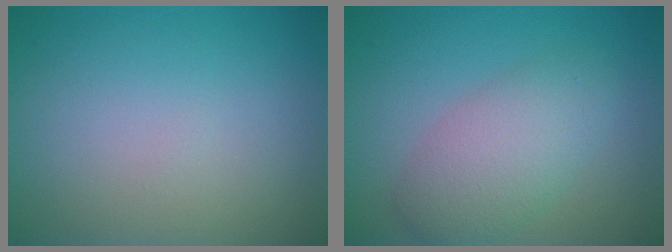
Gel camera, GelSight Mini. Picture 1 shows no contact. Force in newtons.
{"total": 4.5, "press": 4.5, "slide": 0.1}